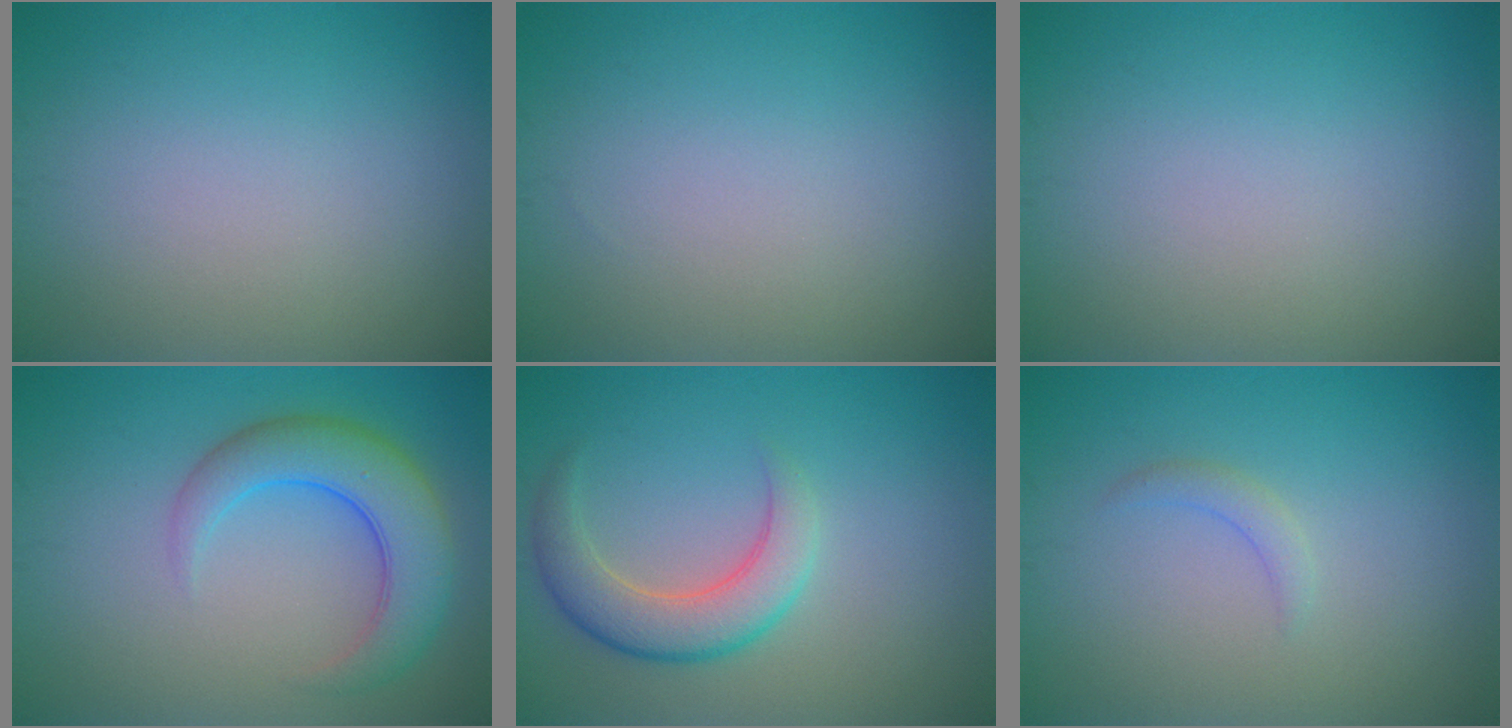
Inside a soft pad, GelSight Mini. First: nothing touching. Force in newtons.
{"total": 0.0}
{"total": 0.0}
{"total": 5.8, "press": 5.8, "slide": 0.2}
{"total": 4.4, "press": 4.4, "slide": 0.3}
{"total": 1.2, "press": 1.2, "slide": 0.2}